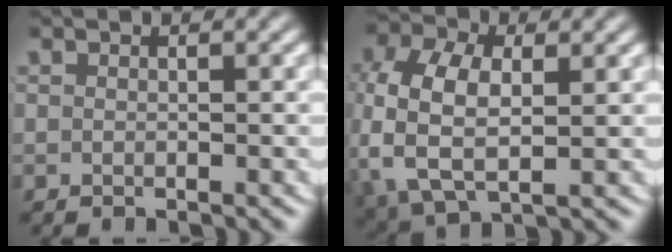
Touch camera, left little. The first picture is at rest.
{"total": 8.6, "force": [0.2, 6.2, 6.0], "torque": [-0.168, -0.035, 0.020]}